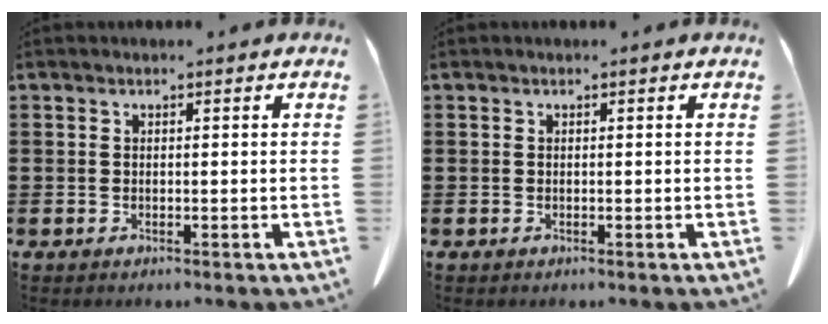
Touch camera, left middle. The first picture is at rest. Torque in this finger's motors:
{"motor_torque": [-1.03, -1.11, 0.09, 0.02]}